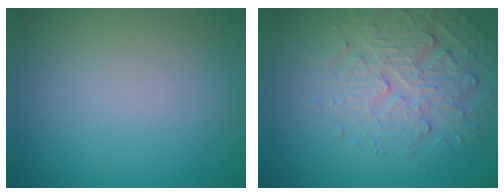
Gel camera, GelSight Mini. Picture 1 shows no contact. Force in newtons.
{"total": 4.0, "press": 3.6, "slide": 1.8}